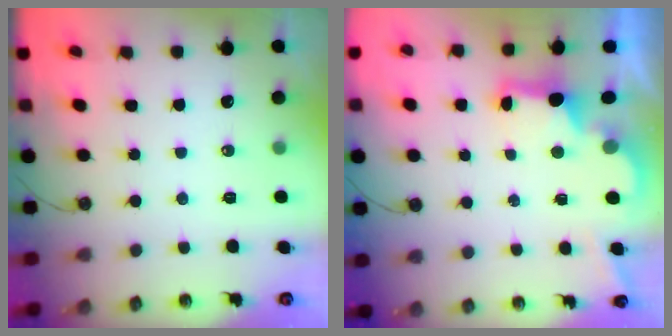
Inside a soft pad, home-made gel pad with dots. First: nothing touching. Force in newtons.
{"total": 2.8, "press": 2.7, "slide": 0.9}